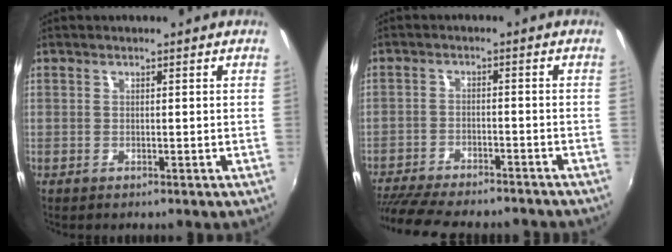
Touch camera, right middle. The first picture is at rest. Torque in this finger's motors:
{"motor_torque": [1.07, -1.06, 0.60, 0.18]}